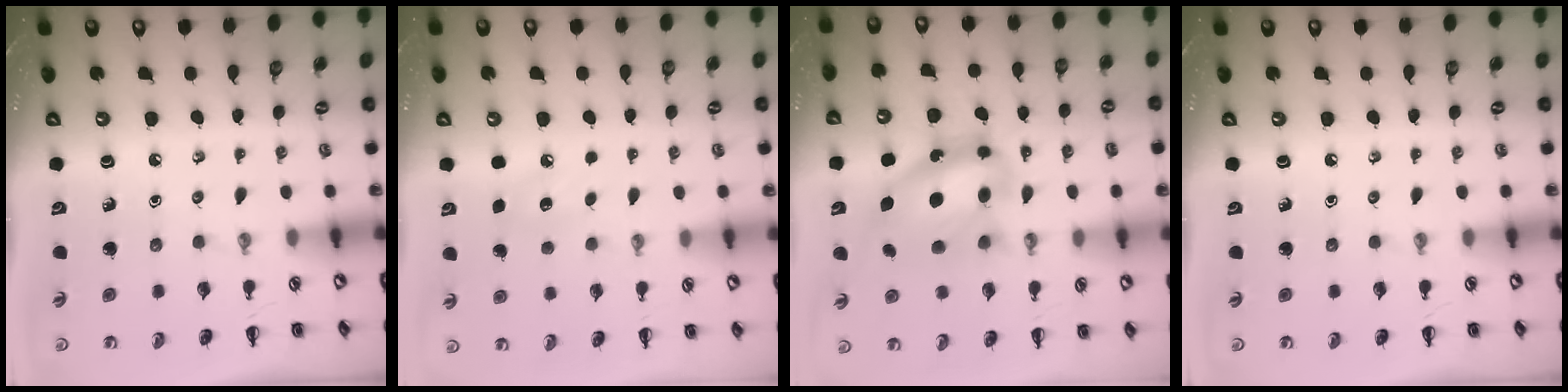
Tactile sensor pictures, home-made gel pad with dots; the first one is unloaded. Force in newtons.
{"total": 6.8, "press": 6.5, "slide": 1.8}
{"total": 13.9, "press": 13.5, "slide": 3.3}
{"total": 0.0}